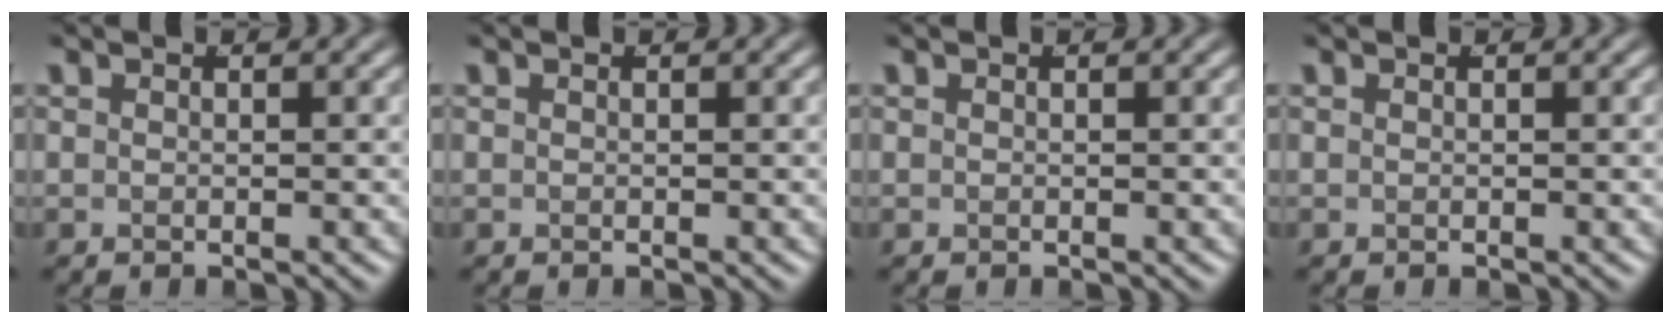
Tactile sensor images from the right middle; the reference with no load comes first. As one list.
[{"total": 0.0}, {"total": 0.0}, {"total": 0.0}]